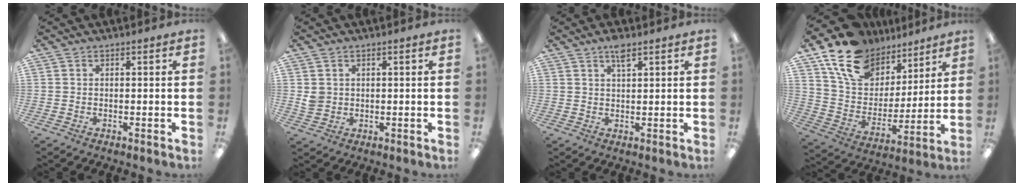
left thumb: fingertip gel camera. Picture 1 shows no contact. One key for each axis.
{"total": 2.8, "fx": 0.8, "fy": 2.5, "fz": 0.7, "tx": -0.007, "ty": 0.001, "tz": 0.015}
{"total": 3.5, "fx": 2.4, "fy": 0.9, "fz": 2.4, "tx": -0.045, "ty": -0.001, "tz": 0.041}
{"total": 17.1, "fx": 11.8, "fy": 10.7, "fz": 6.3, "tx": -0.130, "ty": -0.065, "tz": 0.221}